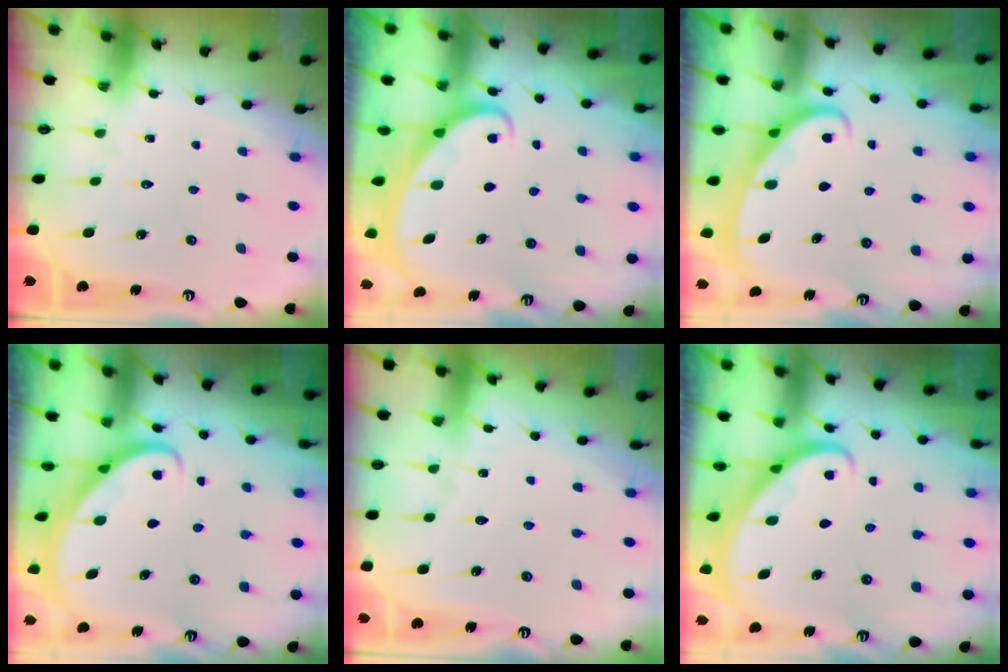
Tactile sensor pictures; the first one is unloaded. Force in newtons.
{"total": 2.0, "press": 2.0, "slide": 0.2}
{"total": 2.5, "press": 2.5, "slide": 0.4}
{"total": 2.6, "press": 2.6, "slide": 0.3}
{"total": 2.3, "press": 2.3, "slide": 0.3}
{"total": 2.4, "press": 2.4, "slide": 0.2}